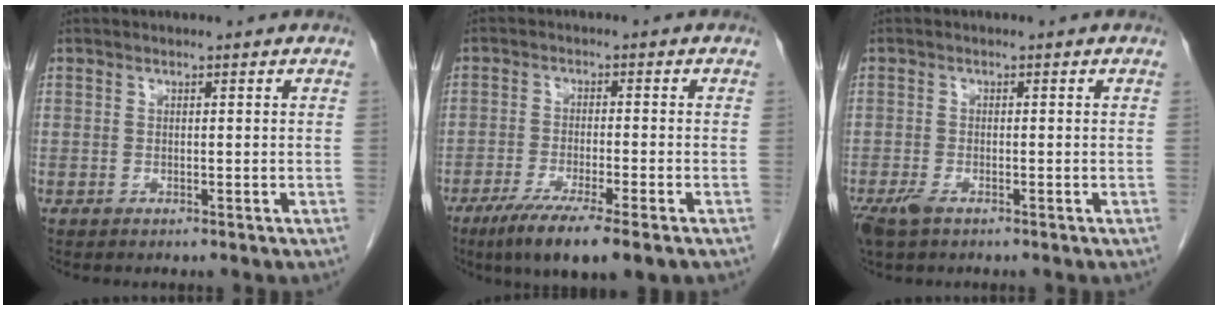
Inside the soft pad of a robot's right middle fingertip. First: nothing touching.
{"total": 9.7, "force": [-6.3, 0.6, 7.3], "torque": [-0.120, -0.022, -0.097]}
{"total": 3.4, "force": [-2.2, 1.3, 2.2], "torque": [-0.052, -0.008, -0.037]}